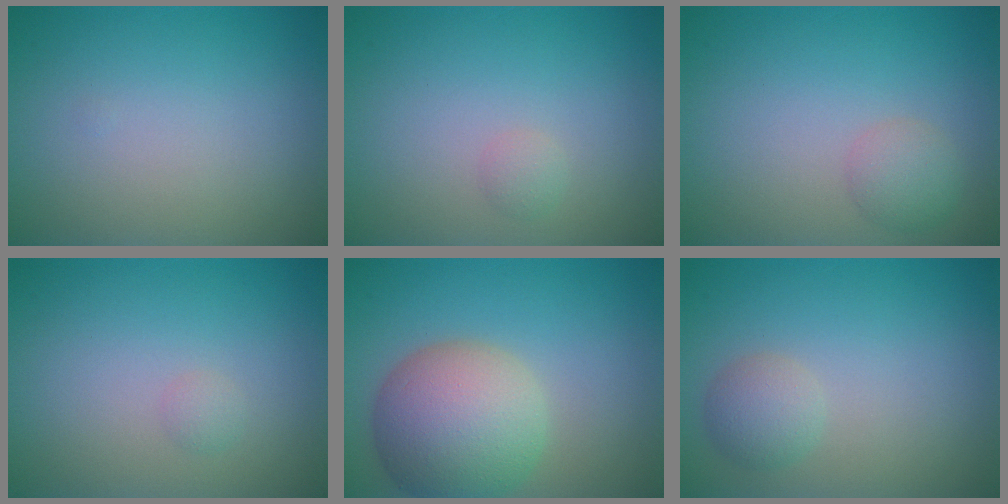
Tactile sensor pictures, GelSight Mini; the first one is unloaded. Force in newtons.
{"total": 0.8, "press": 0.8, "slide": 0.0}
{"total": 1.9, "press": 1.9, "slide": 0.1}
{"total": 0.7, "press": 0.7, "slide": 0.0}
{"total": 8.4, "press": 8.4, "slide": 0.8}
{"total": 2.1, "press": 2.1, "slide": 0.0}